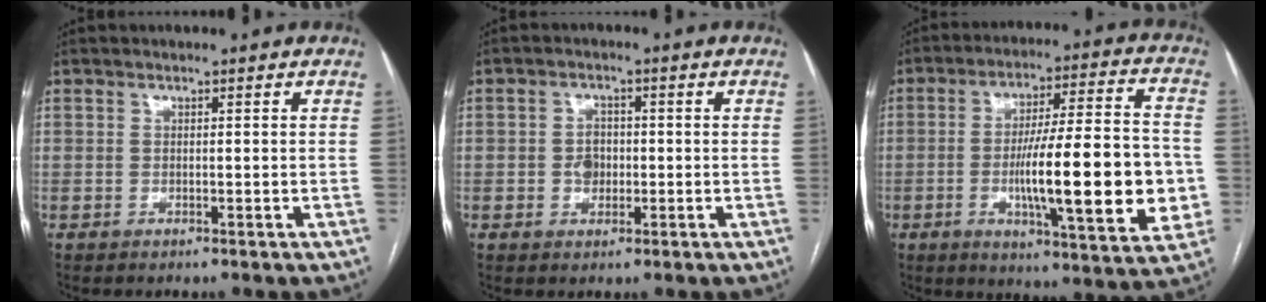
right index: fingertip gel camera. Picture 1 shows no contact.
{"total": 3.1, "force": [-0.4, 2.5, 1.8], "torque": [-0.025, 0.006, -0.006]}
{"total": 20.6, "force": [-3.3, 3.0, 20.1], "torque": [-0.284, 0.008, -0.043]}